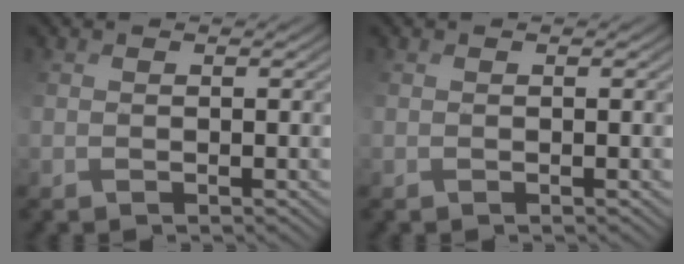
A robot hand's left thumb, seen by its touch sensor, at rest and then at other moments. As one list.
[{"total": 0.0}]